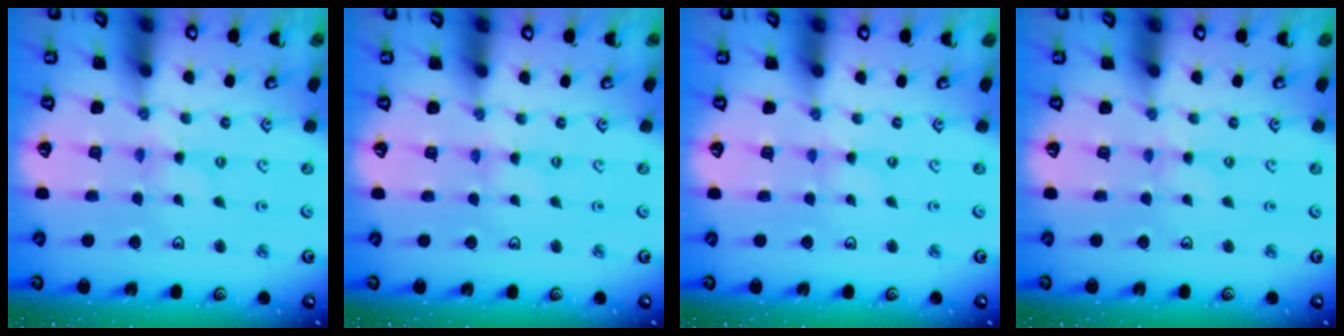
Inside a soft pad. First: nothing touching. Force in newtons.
{"total": 0.6, "press": 0.6, "slide": 0.1}
{"total": 0.0}
{"total": 1.6, "press": 1.6, "slide": 0.2}